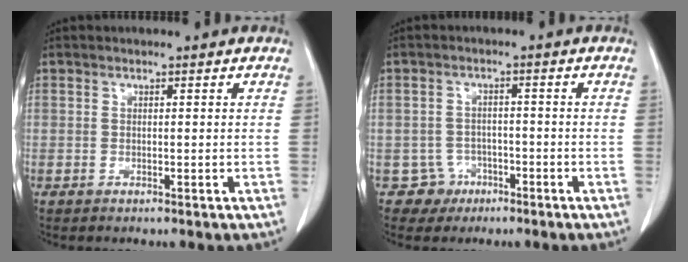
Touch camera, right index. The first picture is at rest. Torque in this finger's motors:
{"motor_torque": [-1.29, 0.29, -0.78, -0.20]}